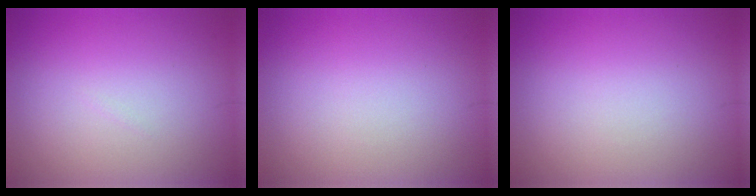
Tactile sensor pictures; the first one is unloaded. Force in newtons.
{"total": 0.0}
{"total": 0.0}